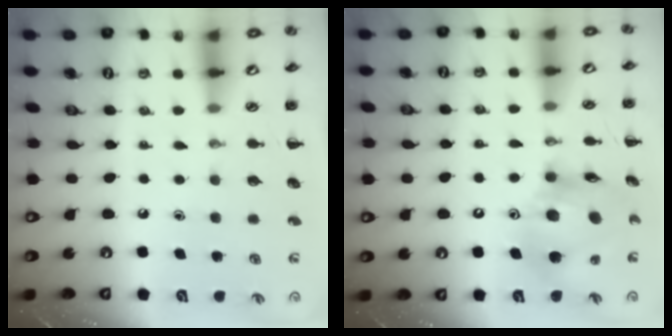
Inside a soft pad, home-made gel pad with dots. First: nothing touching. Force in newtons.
{"total": 14.8, "press": 14.1, "slide": 4.3}